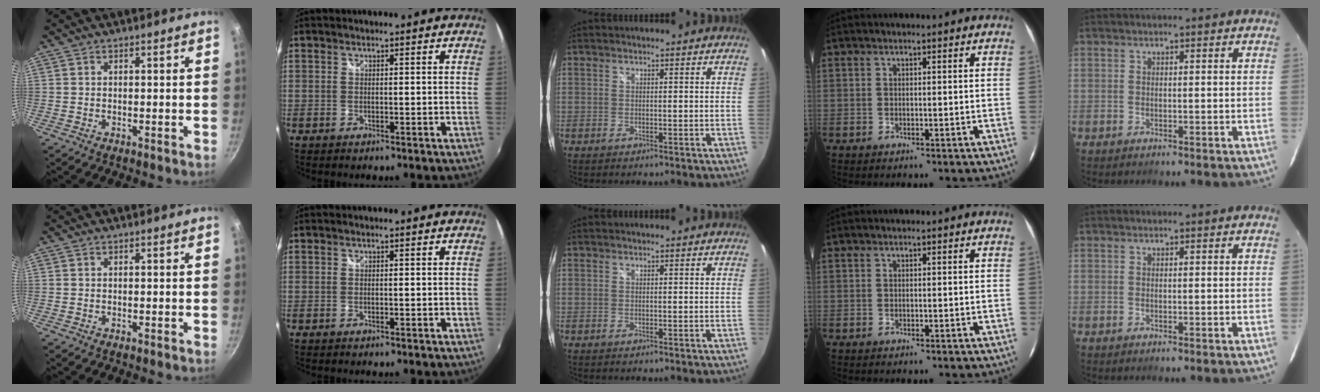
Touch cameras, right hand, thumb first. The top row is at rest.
{}